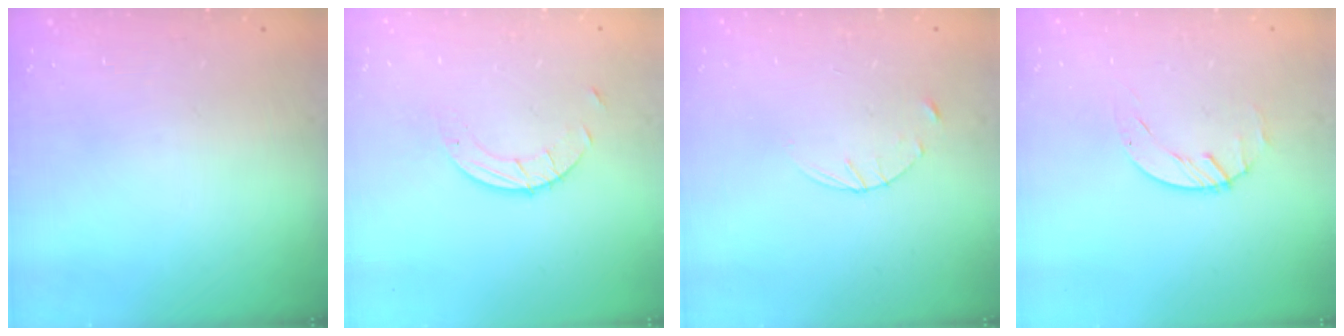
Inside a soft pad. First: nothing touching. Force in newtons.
{"total": 3.1, "press": 3.1, "slide": 0.2}
{"total": 3.6, "press": 3.5, "slide": 0.4}
{"total": 0.6, "press": 0.6, "slide": 0.1}